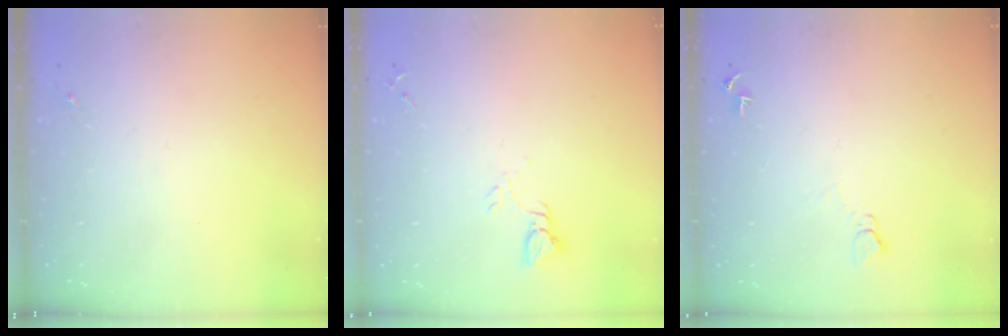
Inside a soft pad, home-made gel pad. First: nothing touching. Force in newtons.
{"total": 3.5, "press": 3.4, "slide": 0.3}
{"total": 5.7, "press": 5.7, "slide": 0.7}